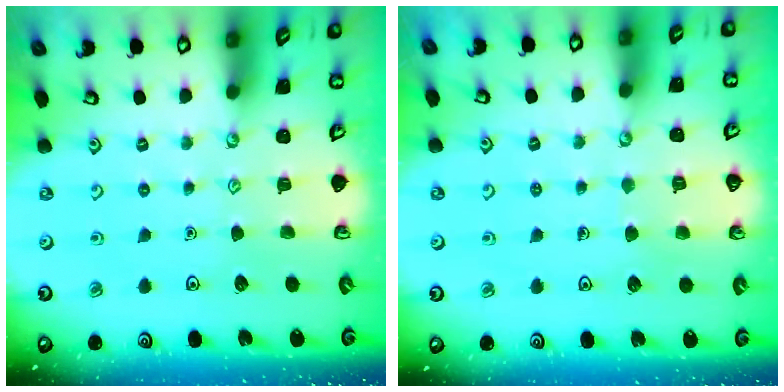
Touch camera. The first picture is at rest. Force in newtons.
{"total": 5.3, "press": 5.3, "slide": 0.4}